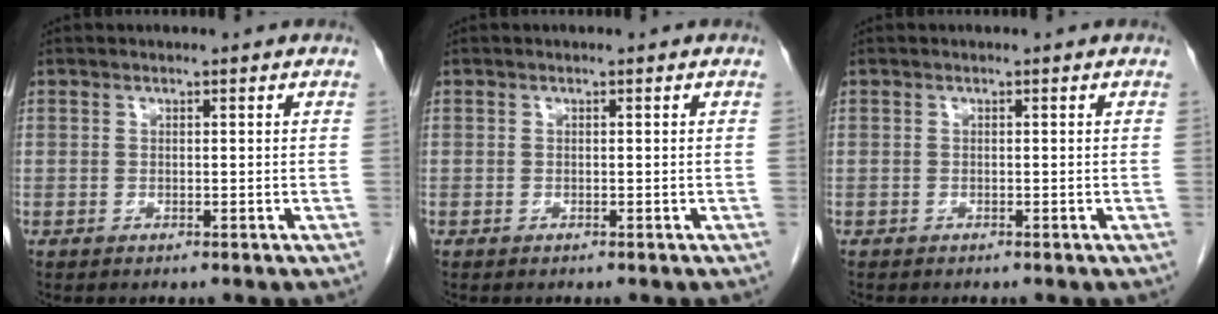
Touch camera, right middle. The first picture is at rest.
{"total": 0.0}
{"total": 0.0}